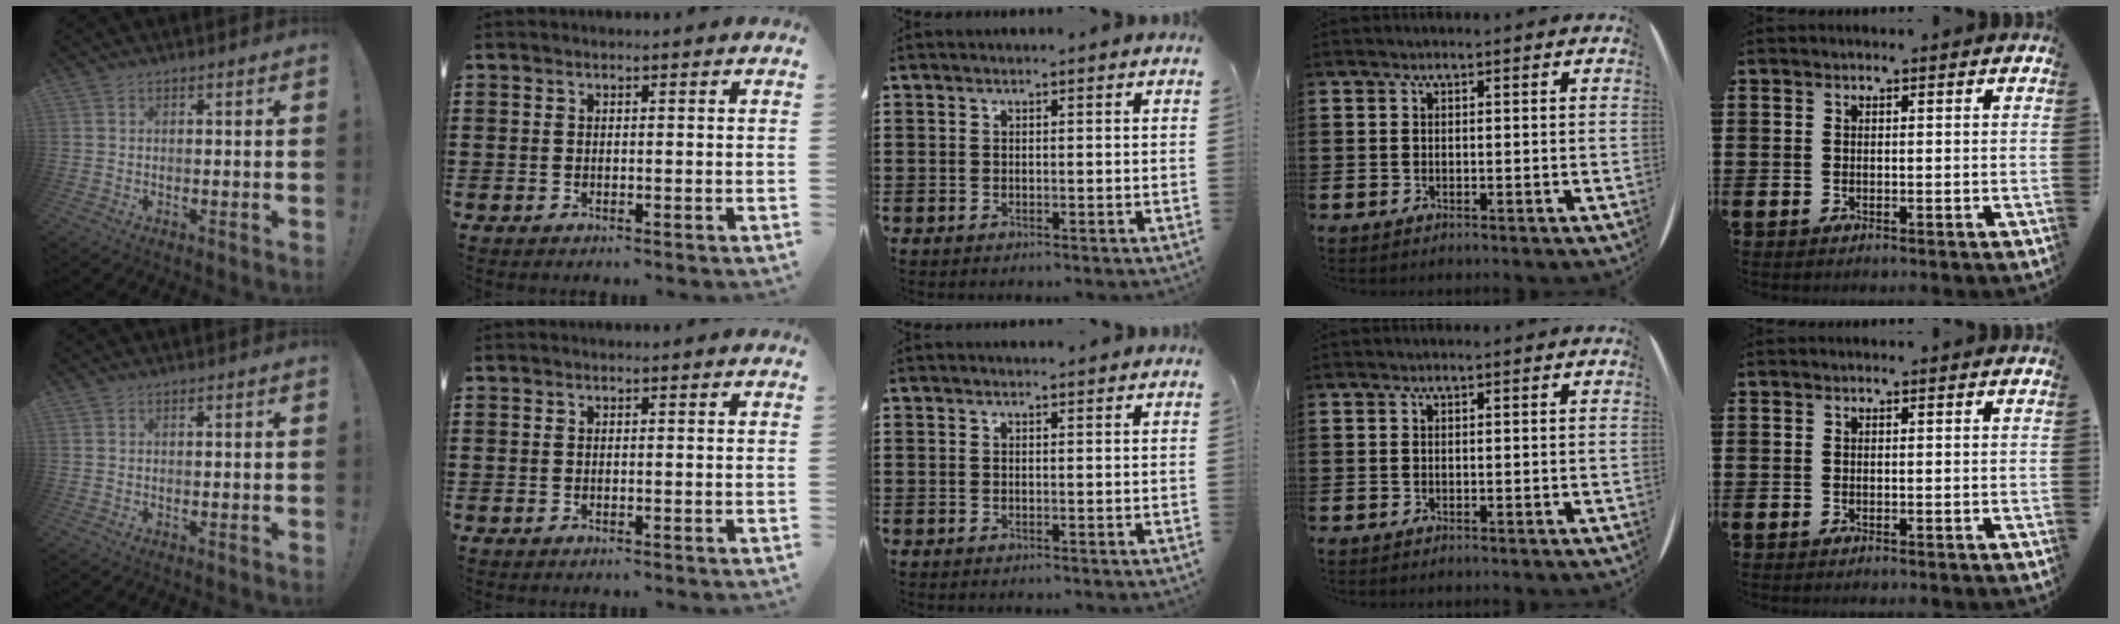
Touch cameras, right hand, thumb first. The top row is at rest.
{"middle": {"total": 0.7, "force": [0.7, 0.1, 0.0], "torque": [0.005, -0.003, 0.012]}}